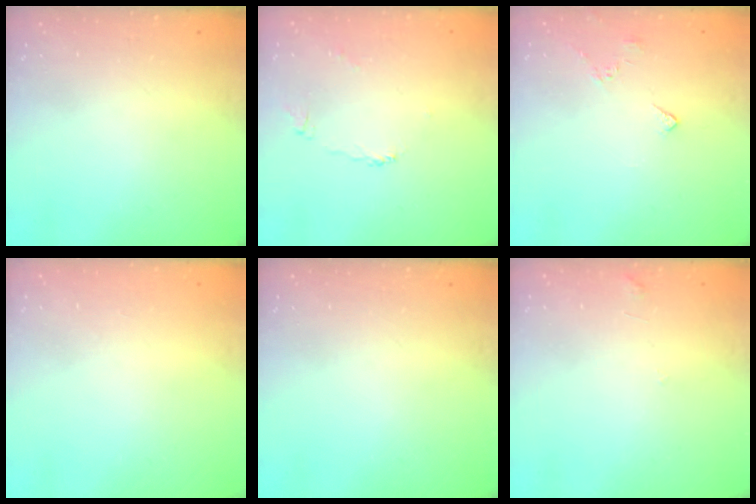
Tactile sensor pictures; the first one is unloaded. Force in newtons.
{"total": 2.4, "press": 2.3, "slide": 0.7}
{"total": 3.9, "press": 3.9, "slide": 0.6}
{"total": 1.7, "press": 1.7, "slide": 0.1}
{"total": 0.0}
{"total": 3.4, "press": 3.4, "slide": 0.3}